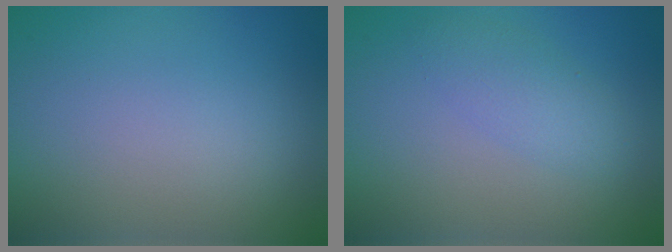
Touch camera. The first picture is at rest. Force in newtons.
{"total": 2.2, "press": 2.2, "slide": 0.1}